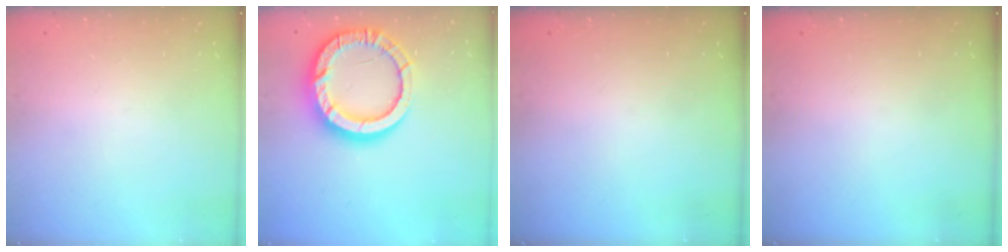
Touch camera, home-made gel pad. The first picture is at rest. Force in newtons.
{"total": 17.9, "press": 17.9, "slide": 1.7}
{"total": 0.0}
{"total": 0.0}